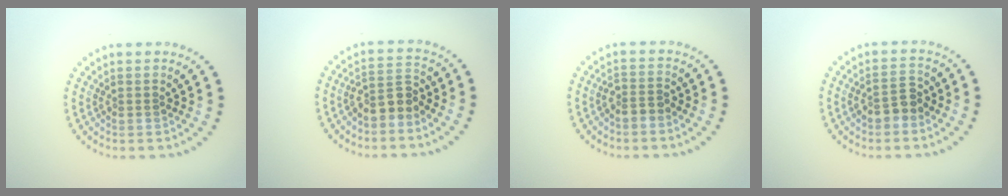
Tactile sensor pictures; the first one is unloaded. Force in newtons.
{"total": 2.6, "press": 2.3, "slide": 1.2}
{"total": 1.7, "press": 1.4, "slide": 0.9}
{"total": 2.4, "press": 2.3, "slide": 0.6}